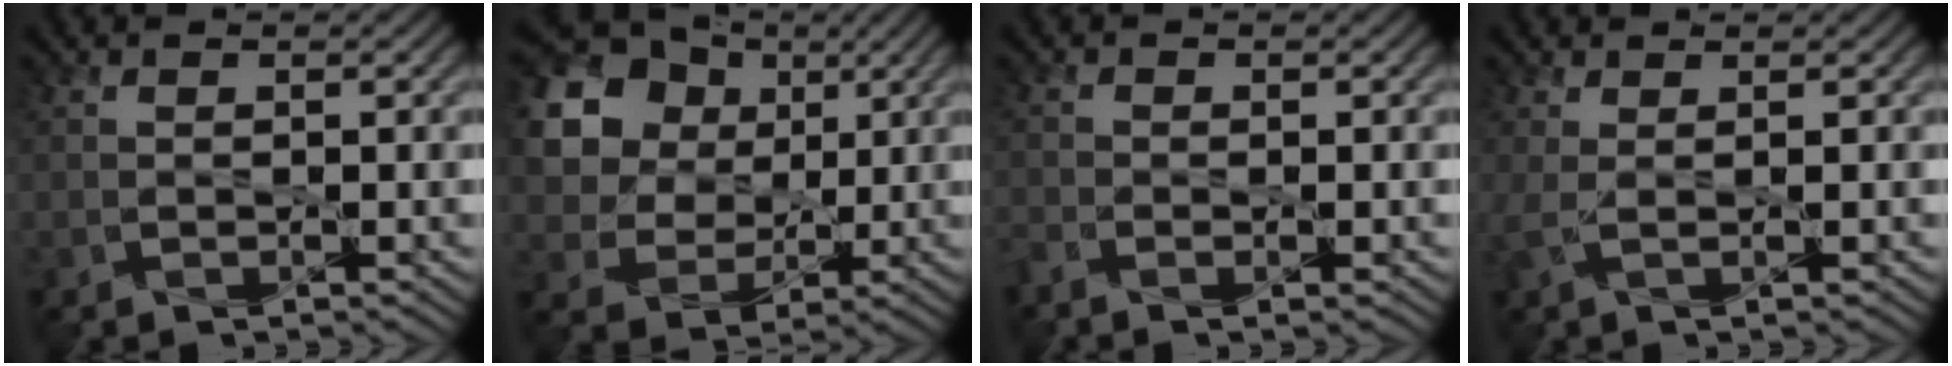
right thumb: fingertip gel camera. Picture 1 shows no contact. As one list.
[{"total": 18.0, "force": [7.3, 14.5, 7.7], "torque": [-0.230, 0.022, 0.163]}, {"total": 2.3, "force": [-1.7, 0.7, 1.4], "torque": [-0.037, -0.010, -0.039]}, {"total": 1.9, "force": [0.6, 0.4, 1.8], "torque": [-0.043, 0.006, 0.008]}]